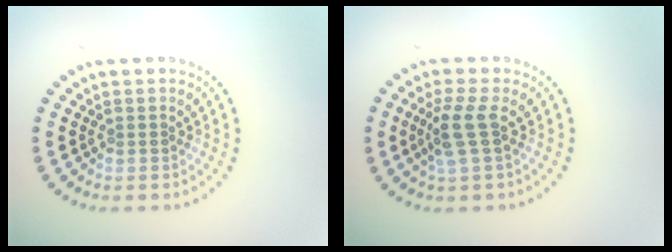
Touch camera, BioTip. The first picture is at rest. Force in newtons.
{"total": 2.6, "press": 2.1, "slide": 1.6}